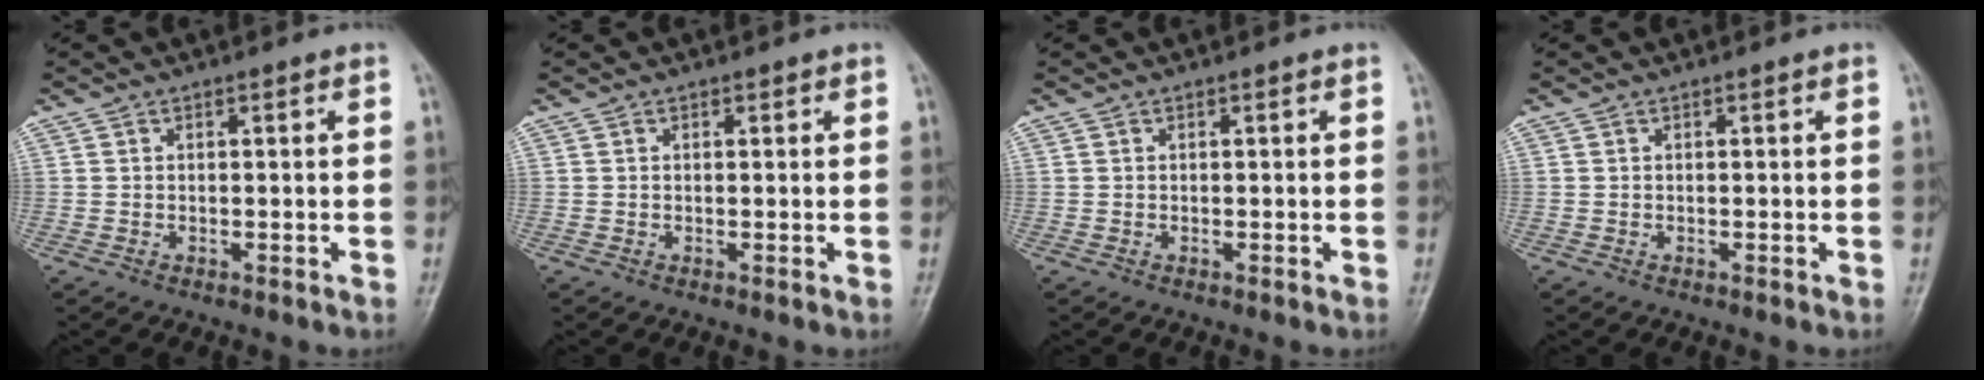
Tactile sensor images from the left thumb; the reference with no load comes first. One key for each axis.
{"total": 0.7, "fx": 0.4, "fy": 0.5, "fz": 0.3, "tx": 0.003, "ty": -0.002, "tz": 0.003}
{"total": 0.0}
{"total": 0.0}